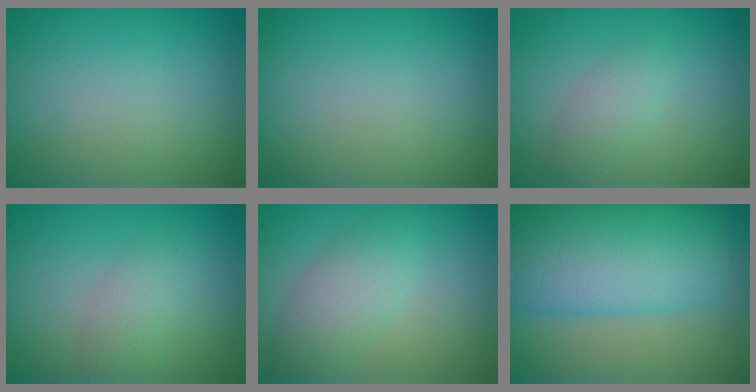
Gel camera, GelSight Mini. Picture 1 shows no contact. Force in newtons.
{"total": 0.0}
{"total": 1.8, "press": 1.8, "slide": 0.1}
{"total": 2.2, "press": 2.2, "slide": 0.2}
{"total": 3.2, "press": 3.2, "slide": 0.0}
{"total": 11.7, "press": 11.7, "slide": 0.2}